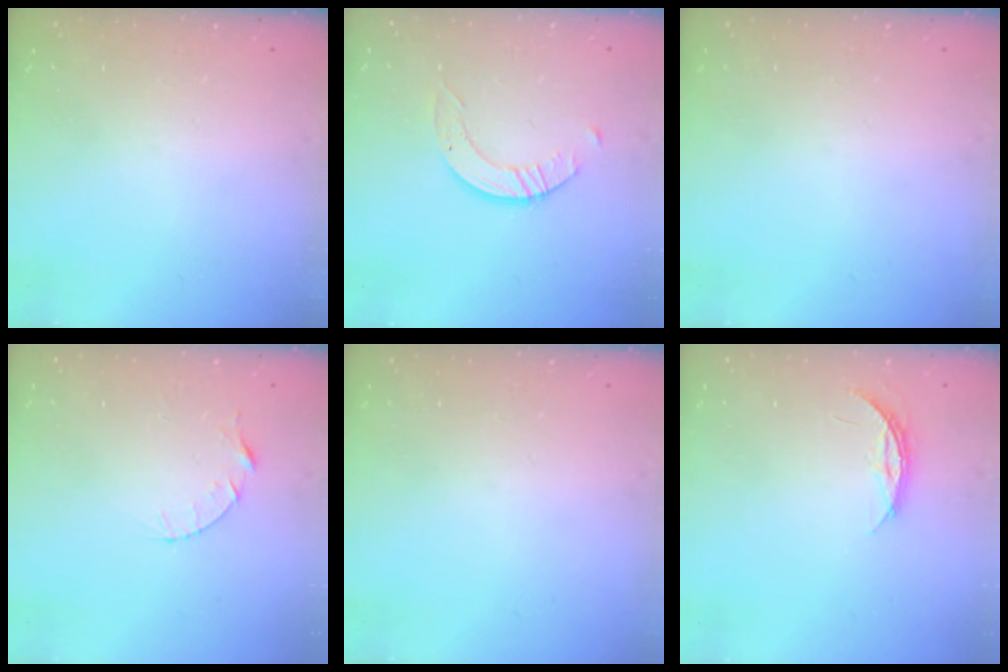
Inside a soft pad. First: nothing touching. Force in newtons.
{"total": 2.4, "press": 2.4, "slide": 0.3}
{"total": 0.0}
{"total": 4.3, "press": 4.2, "slide": 0.4}
{"total": 0.0}
{"total": 3.8, "press": 3.8, "slide": 0.3}